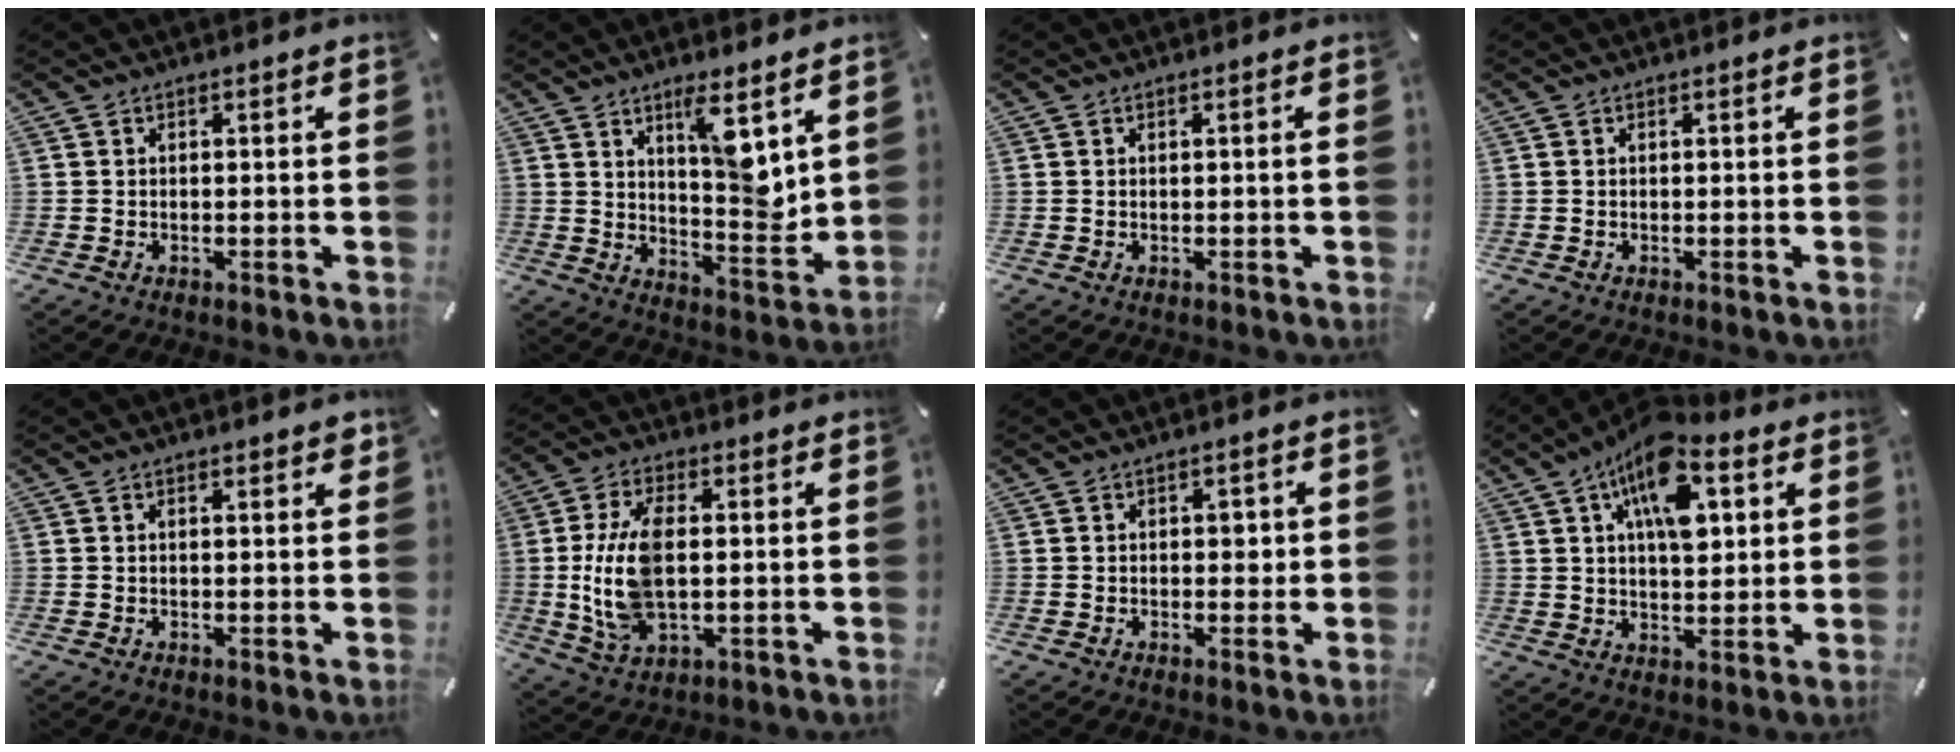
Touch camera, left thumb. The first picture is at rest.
{"total": 10.8, "force": [6.1, 3.0, 8.4], "torque": [-0.107, -0.056, 0.098]}
{"total": 0.7, "force": [0.0, 0.0, 0.7], "torque": [-0.011, -0.002, 0.000]}
{"total": 0.0}
{"total": 1.3, "force": [0.7, 0.4, 1.0], "torque": [-0.012, -0.002, 0.011]}
{"total": 12.9, "force": [0.5, 6.7, 11.1], "torque": [-0.255, -0.012, 0.007]}
{"total": 2.2, "force": [0.2, 1.5, 1.6], "torque": [-0.016, 0.000, -0.003]}
{"total": 14.9, "force": [6.7, 7.8, 10.8], "torque": [-0.168, -0.015, 0.115]}